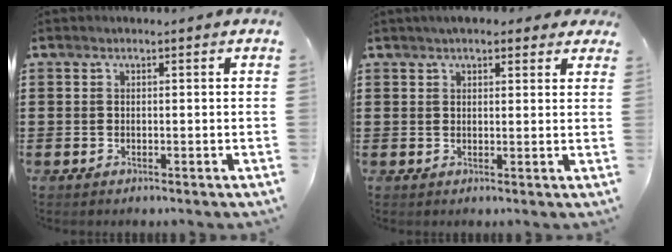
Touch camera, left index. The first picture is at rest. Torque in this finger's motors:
{"motor_torque": [2.14, 0.00, 0.35, -0.02]}